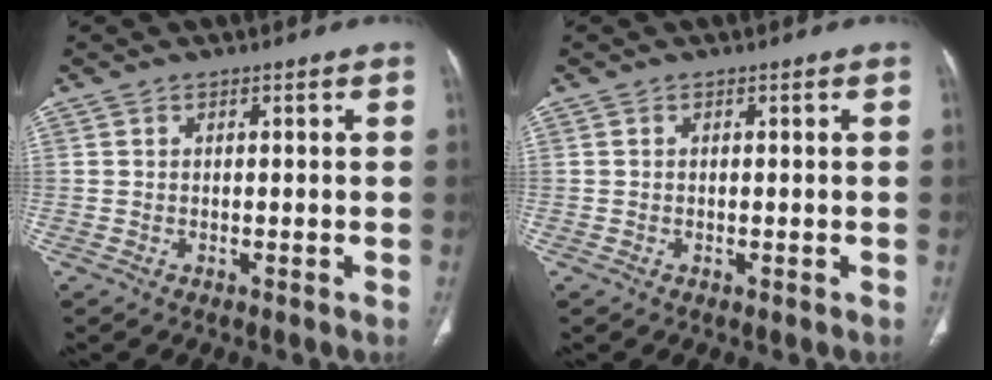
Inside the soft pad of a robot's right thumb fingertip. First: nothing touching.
{"total": 0.0}